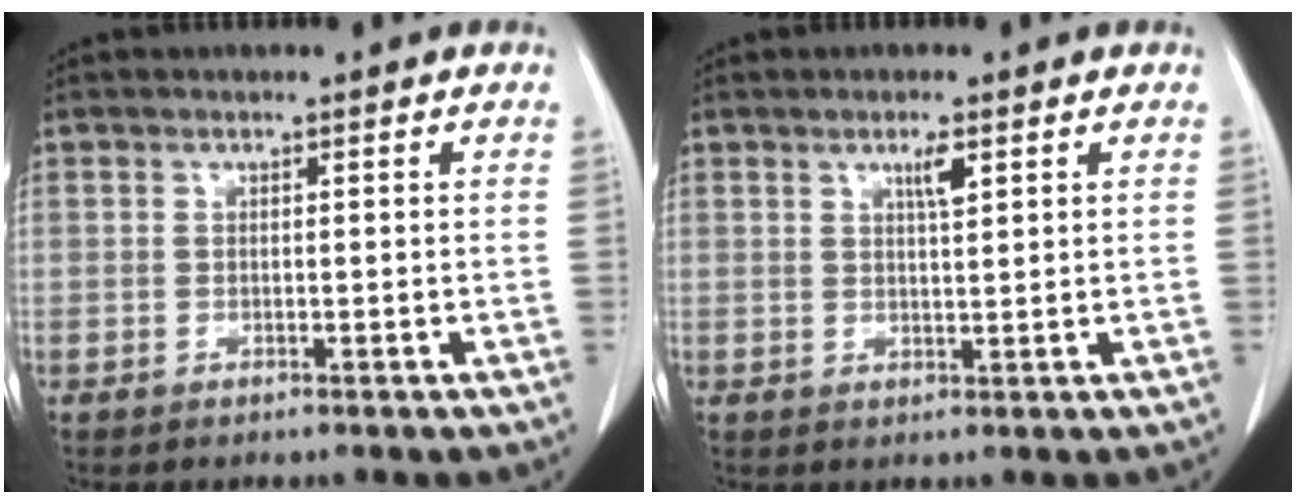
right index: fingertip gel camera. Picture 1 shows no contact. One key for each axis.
{"total": 2.7, "fx": 1.4, "fy": 0.3, "fz": 2.2, "tx": -0.039, "ty": -0.003, "tz": 0.024}